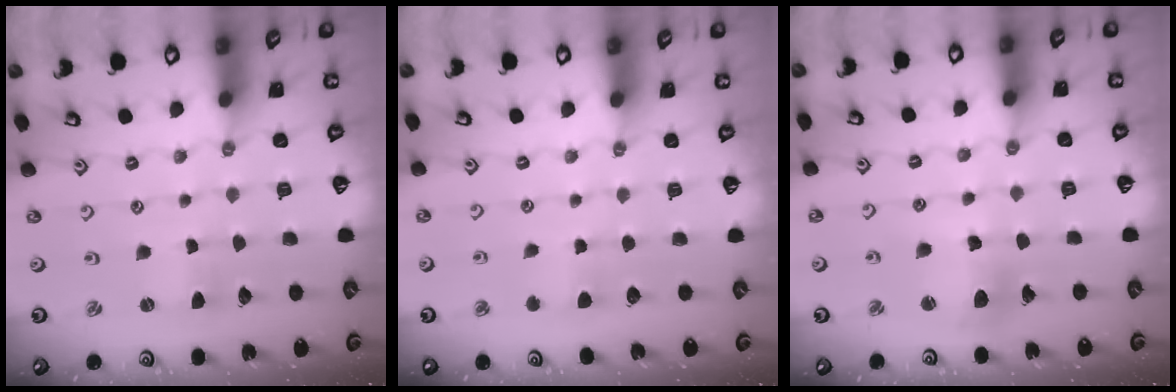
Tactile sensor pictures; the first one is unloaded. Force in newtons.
{"total": 3.8, "press": 3.7, "slide": 0.6}
{"total": 11.2, "press": 11.2, "slide": 1.4}